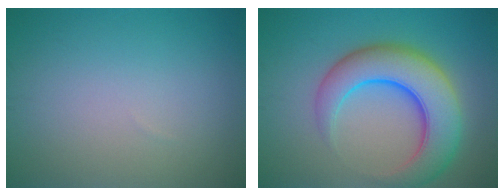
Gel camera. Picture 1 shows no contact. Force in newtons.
{"total": 8.7, "press": 8.7, "slide": 0.4}